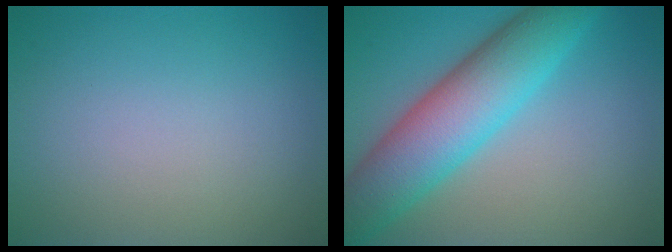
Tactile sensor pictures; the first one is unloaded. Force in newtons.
{"total": 8.8, "press": 8.8, "slide": 0.2}